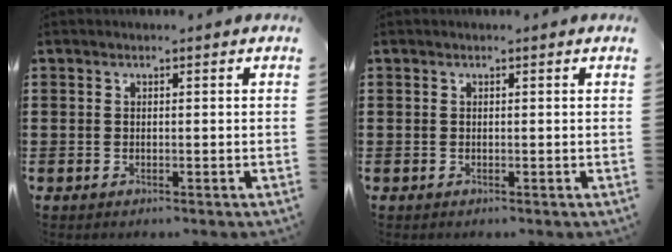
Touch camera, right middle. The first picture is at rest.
{"total": 0.0}